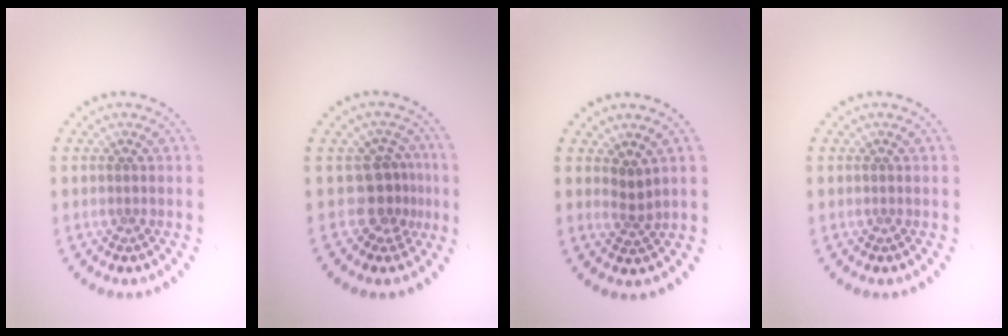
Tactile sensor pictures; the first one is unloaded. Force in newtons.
{"total": 2.9, "press": 2.1, "slide": 2.0}
{"total": 1.7, "press": 1.2, "slide": 1.2}
{"total": 0.0}